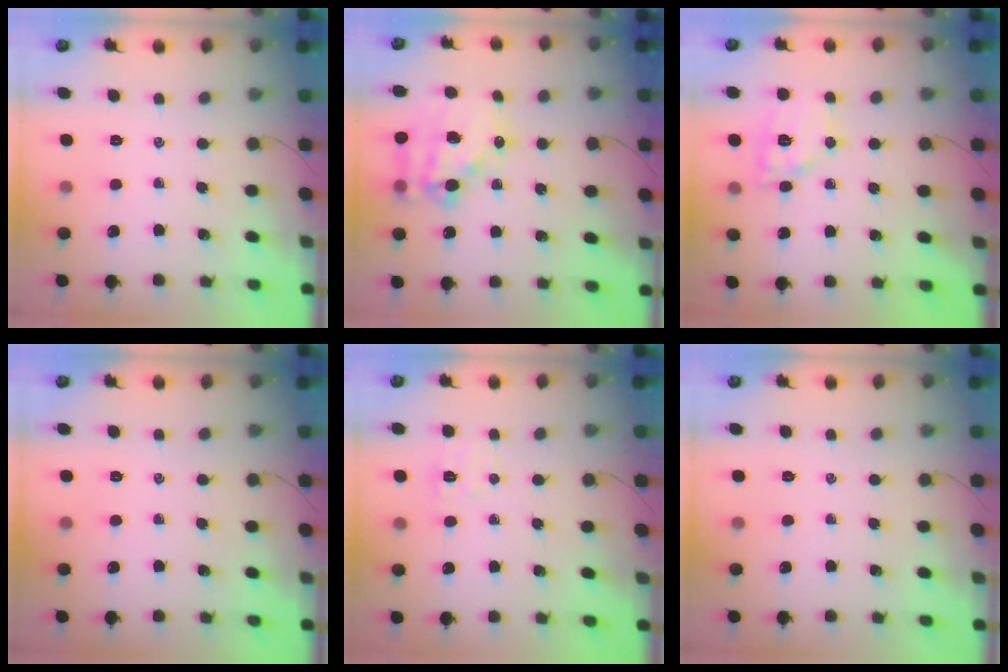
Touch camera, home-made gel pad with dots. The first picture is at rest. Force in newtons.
{"total": 16.9, "press": 16.5, "slide": 3.5}
{"total": 11.3, "press": 11.3, "slide": 0.7}
{"total": 0.0}
{"total": 6.0, "press": 5.9, "slide": 1.4}
{"total": 0.0}